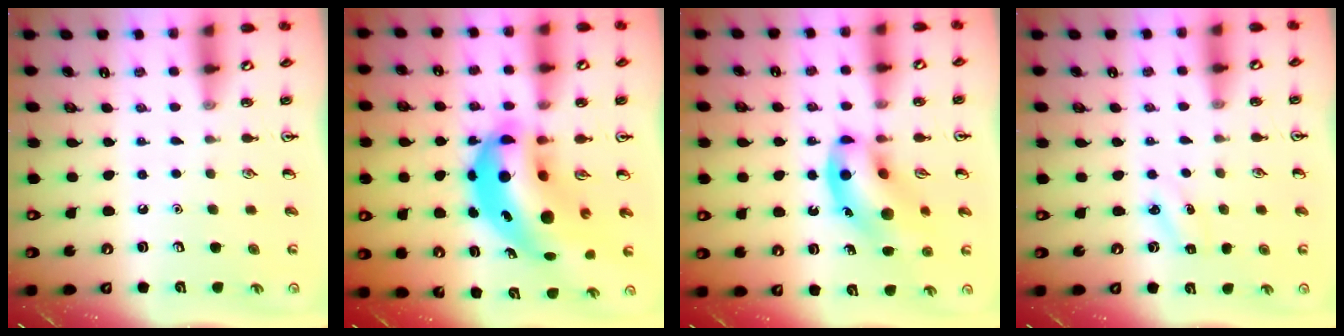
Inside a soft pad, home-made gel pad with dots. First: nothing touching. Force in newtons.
{"total": 14.2, "press": 13.6, "slide": 4.1}
{"total": 14.6, "press": 14.3, "slide": 2.6}
{"total": 2.5, "press": 2.3, "slide": 0.9}